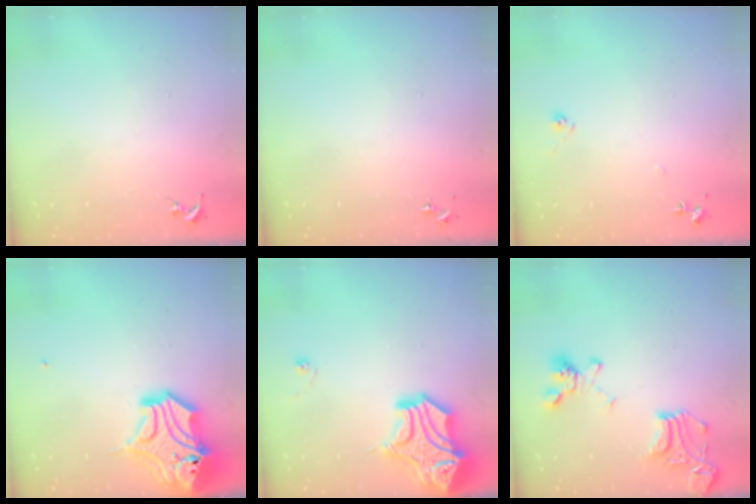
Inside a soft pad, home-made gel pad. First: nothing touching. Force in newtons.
{"total": 0.0}
{"total": 6.2, "press": 6.2, "slide": 0.6}
{"total": 18.5, "press": 18.3, "slide": 2.6}
{"total": 17.1, "press": 16.9, "slide": 2.2}
{"total": 18.3, "press": 18.2, "slide": 1.7}